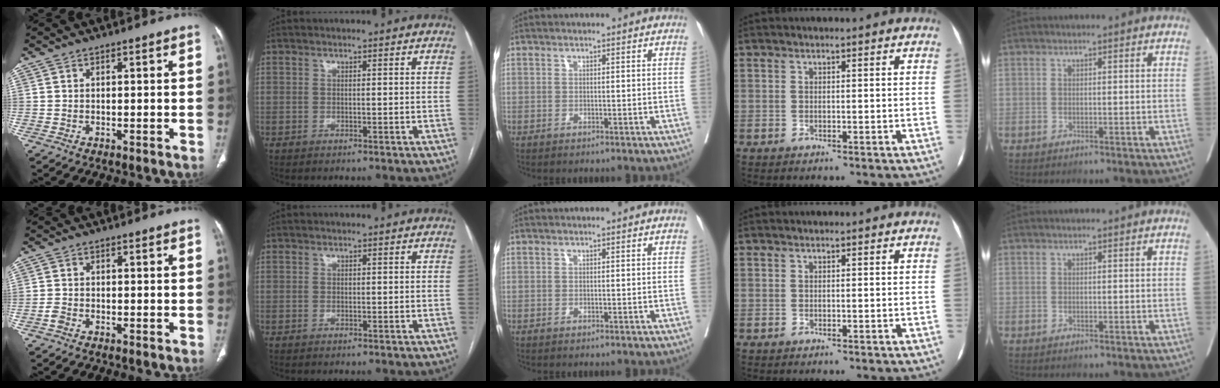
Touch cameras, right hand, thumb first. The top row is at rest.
{"thumb": {"total": 1.5, "force": [-0.9, 0.9, 0.7], "torque": [-0.020, 0.003, -0.021]}}